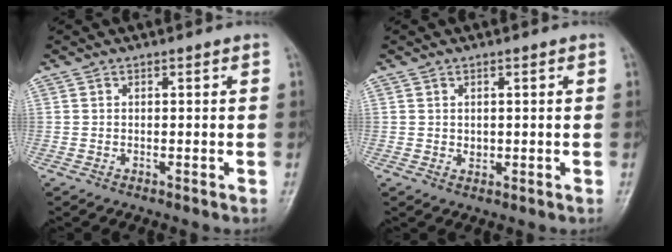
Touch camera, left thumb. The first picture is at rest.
{"total": 1.5, "force": [0.3, 1.2, 0.8], "torque": [-0.008, -0.002, 0.008]}